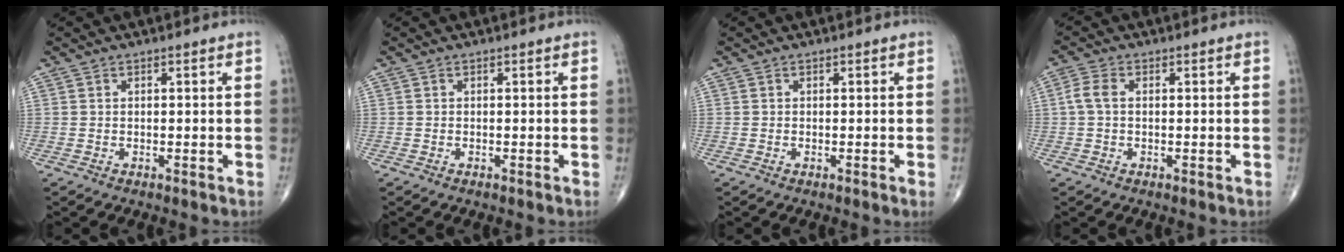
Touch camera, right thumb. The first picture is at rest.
{"total": 0.0}
{"total": 0.8, "force": [-0.3, -0.2, 0.7], "torque": [-0.014, -0.001, -0.005]}
{"total": 3.1, "force": [0.1, 1.9, 2.5], "torque": [-0.058, 0.007, -0.003]}